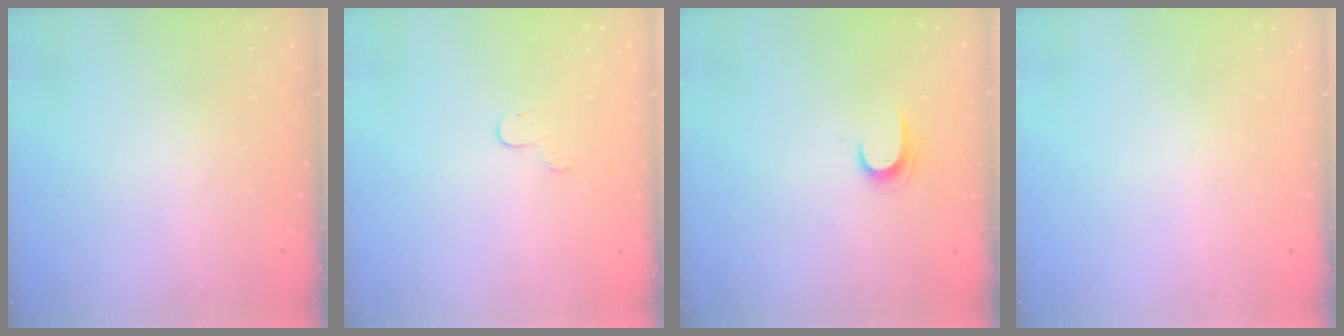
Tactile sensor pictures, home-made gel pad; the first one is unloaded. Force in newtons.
{"total": 4.8, "press": 4.8, "slide": 0.5}
{"total": 6.7, "press": 6.7, "slide": 0.7}
{"total": 0.0}